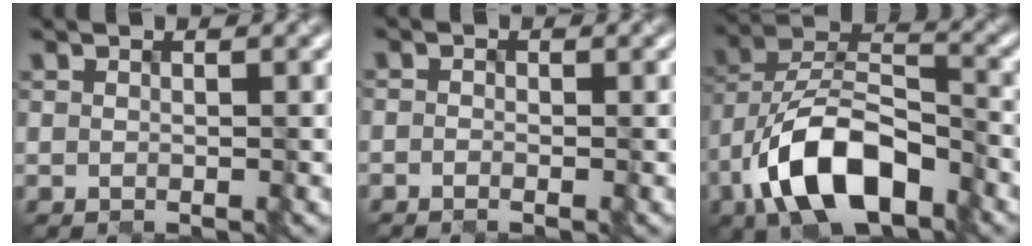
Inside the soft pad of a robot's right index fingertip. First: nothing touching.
{"total": 1.8, "force": [-1.3, -0.9, -0.9], "torque": [0.002, -0.007, -0.005]}
{"total": 9.5, "force": [-6.3, 3.9, 6.0], "torque": [-0.130, 0.003, -0.099]}